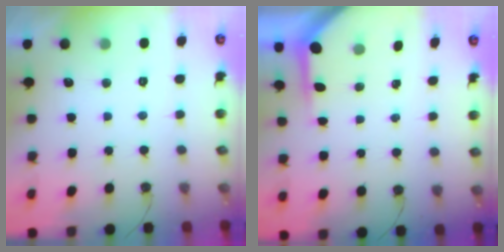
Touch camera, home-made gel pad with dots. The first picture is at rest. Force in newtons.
{"total": 4.6, "press": 4.5, "slide": 0.4}